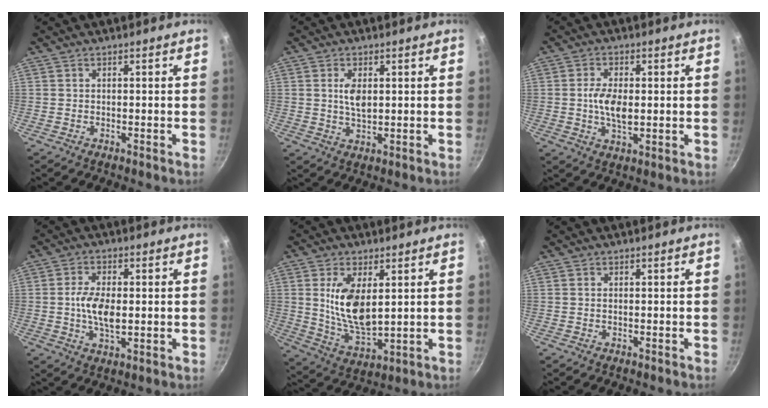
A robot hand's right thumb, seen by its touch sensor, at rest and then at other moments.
{"total": 4.5, "force": [1.0, 2.3, 3.8], "torque": [-0.068, -0.007, 0.021]}
{"total": 6.6, "force": [0.3, 3.2, 5.7], "torque": [-0.108, -0.004, 0.004]}
{"total": 7.4, "force": [0.2, 3.5, 6.5], "torque": [-0.125, -0.003, 0.002]}
{"total": 11.9, "force": [2.6, 5.7, 10.0], "torque": [-0.178, -0.025, 0.064]}
{"total": 0.0}